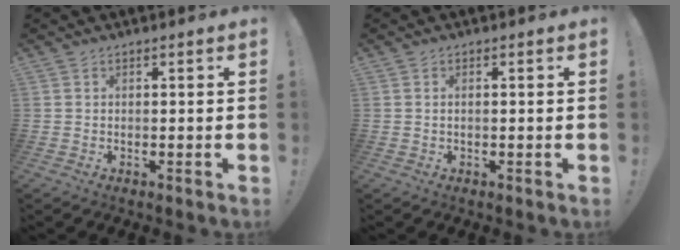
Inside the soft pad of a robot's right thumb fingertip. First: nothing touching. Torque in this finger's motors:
{"motor_torque": [-0.39, -0.16, -0.02, 0.31, -0.10]}